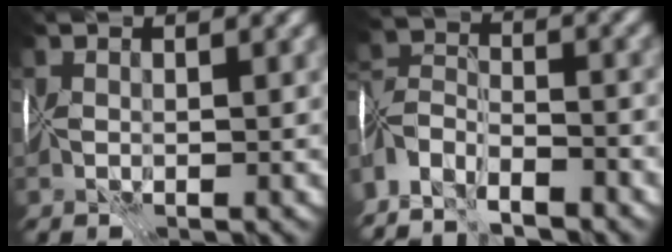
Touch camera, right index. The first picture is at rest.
{"total": 6.5, "force": [-5.5, 2.6, 2.4], "torque": [-0.041, 0.000, -0.112]}